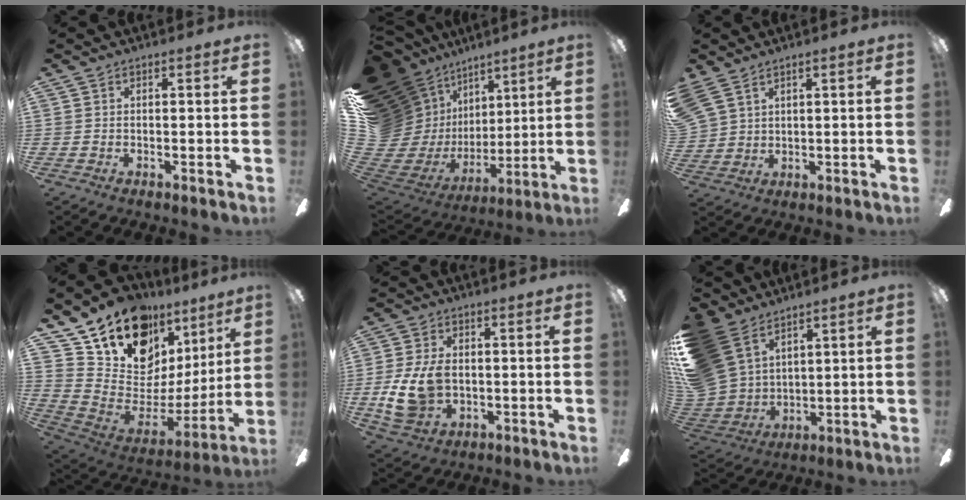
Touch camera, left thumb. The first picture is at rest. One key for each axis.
{"total": 20.6, "fx": 8.6, "fy": 16.7, "fz": 8.4, "tx": -0.163, "ty": -0.104, "tz": 0.220}
{"total": 5.5, "fx": 4.2, "fy": 3.0, "fz": 1.8, "tx": -0.048, "ty": -0.008, "tz": 0.087}
{"total": 19.2, "fx": 14.7, "fy": 9.8, "fz": 7.4, "tx": -0.144, "ty": -0.116, "tz": 0.280}
{"total": 11.9, "fx": -0.5, "fy": 8.6, "fz": 8.2, "tx": -0.180, "ty": 0.005, "tz": -0.005}
{"total": 19.9, "fx": 10.4, "fy": 13.7, "fz": 10.1, "tx": -0.234, "ty": -0.052, "tz": 0.196}